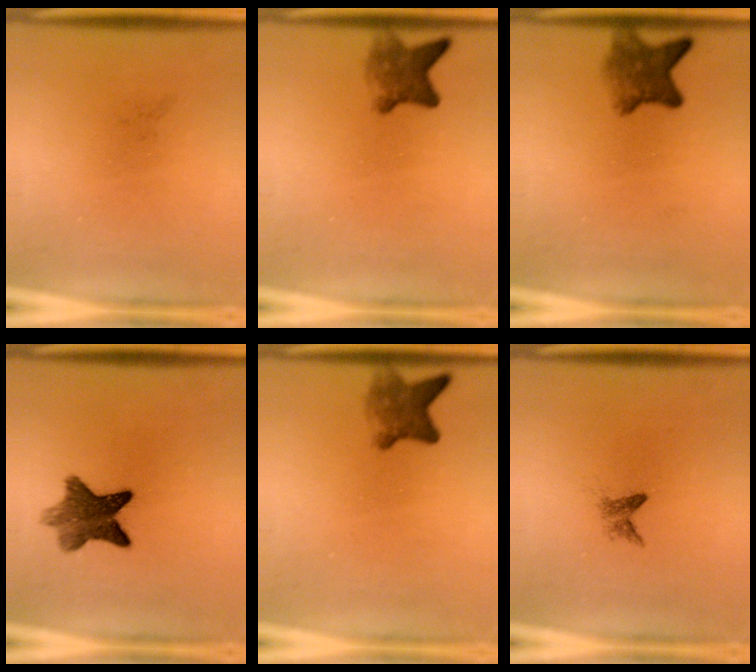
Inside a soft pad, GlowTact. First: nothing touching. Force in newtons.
{"total": 4.6}
{"total": 5.2}
{"total": 8.1}
{"total": 4.6}
{"total": 1.4}